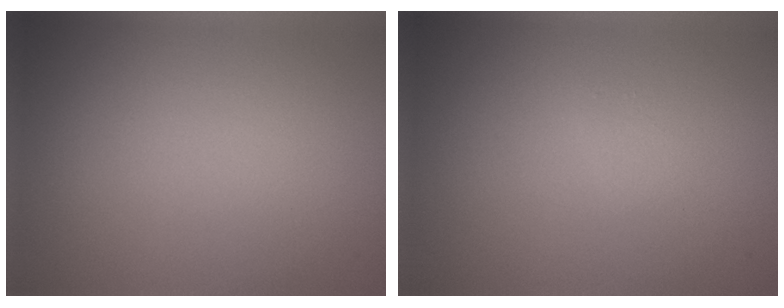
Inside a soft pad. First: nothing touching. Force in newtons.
{"total": 0.6, "press": 0.6, "slide": 0.0}